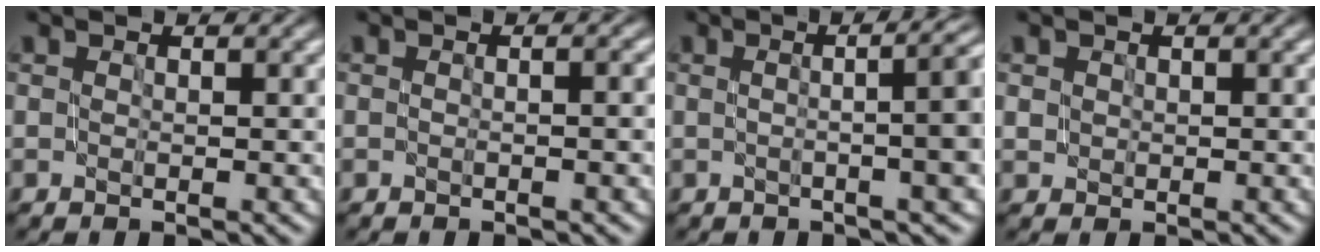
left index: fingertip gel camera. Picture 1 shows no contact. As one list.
[{"total": 1.8, "force": [-0.2, 0.7, 1.7], "torque": [-0.014, 0.001, -0.008]}, {"total": 7.9, "force": [0.9, 2.8, 7.3], "torque": [-0.044, 0.027, -0.005]}, {"total": 0.7, "force": [0.2, 0.7, 0.2], "torque": [-0.001, -0.003, 0.007]}]